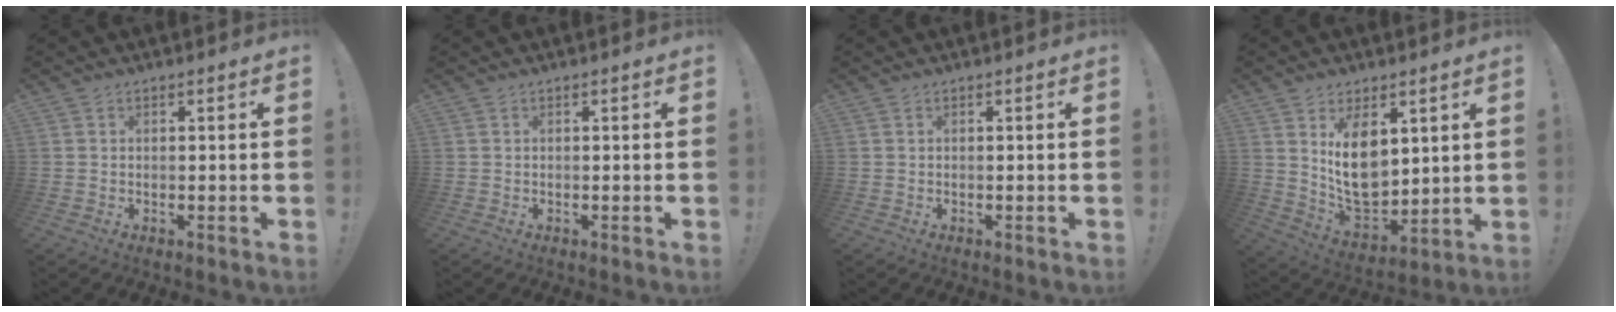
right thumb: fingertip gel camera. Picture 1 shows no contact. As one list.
[{"total": 0.0}, {"total": 0.0}, {"total": 14.1, "force": [4.8, 9.4, 9.4], "torque": [-0.156, -0.044, 0.093]}]